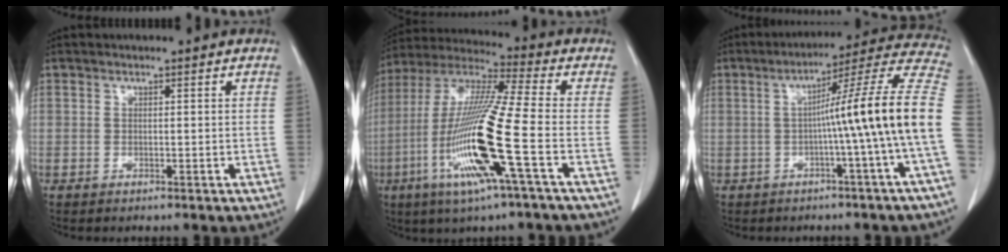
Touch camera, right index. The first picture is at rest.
{"total": 17.8, "force": [-5.6, -0.5, 16.9], "torque": [-0.350, -0.018, -0.116]}
{"total": 16.4, "force": [-1.9, -2.5, 16.0], "torque": [-0.209, 0.026, -0.038]}